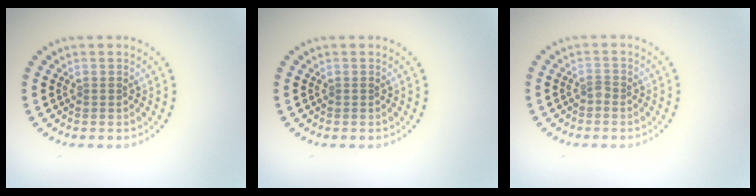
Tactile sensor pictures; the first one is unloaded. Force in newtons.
{"total": 0.0}
{"total": 0.8, "press": 0.5, "slide": 0.6}